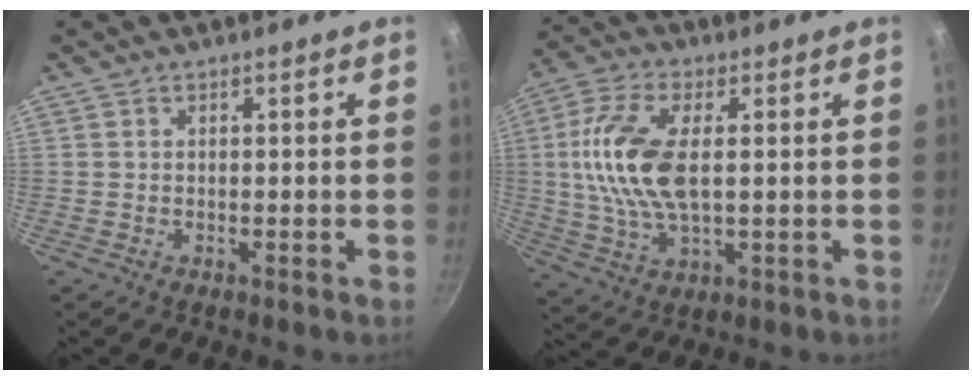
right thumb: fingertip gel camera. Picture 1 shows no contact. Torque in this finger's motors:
{"motor_torque": [0.44, 1.18, 1.84, -0.11, 0.40]}